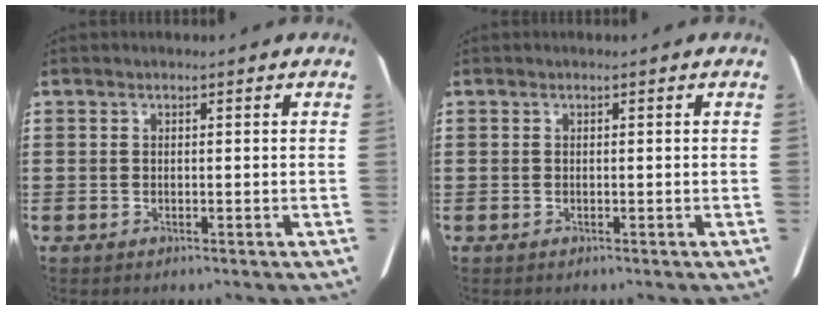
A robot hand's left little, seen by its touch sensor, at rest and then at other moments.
{"total": 0.0}